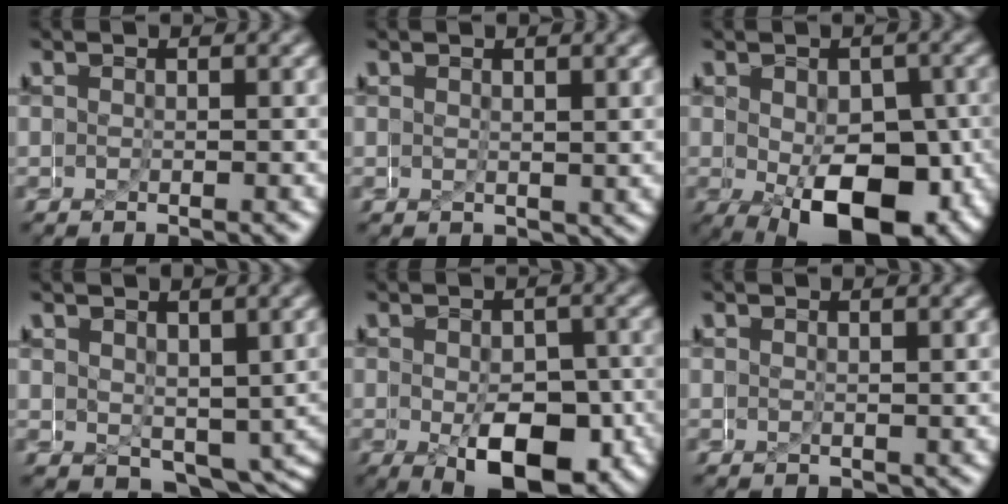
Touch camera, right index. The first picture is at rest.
{"total": 0.9, "force": [0.6, 0.6, 0.3], "torque": [-0.008, -0.004, 0.015]}
{"total": 7.6, "force": [-3.0, 3.4, 6.0], "torque": [-0.085, -0.029, -0.031]}
{"total": 2.8, "force": [-1.5, 1.8, 1.5], "torque": [-0.033, -0.026, -0.011]}
{"total": 6.5, "force": [-3.2, 2.9, 4.8], "torque": [-0.061, -0.027, -0.040]}
{"total": 0.6, "force": [0.5, 0.4, 0.1], "torque": [-0.004, -0.002, 0.012]}